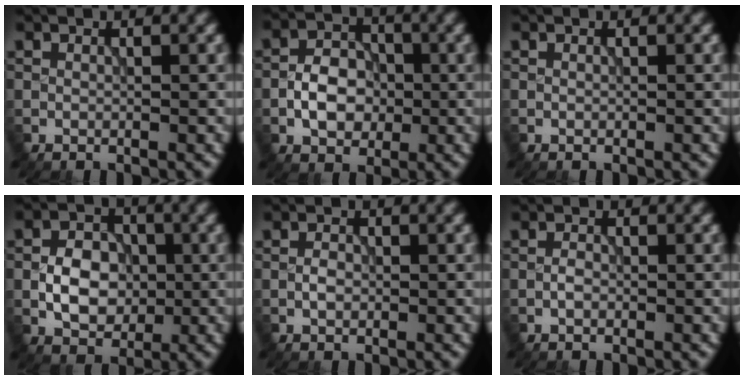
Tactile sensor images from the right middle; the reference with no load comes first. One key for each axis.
{"total": 4.3, "fx": -1.0, "fy": 3.1, "fz": 2.8, "tx": -0.043, "ty": 0.006, "tz": -0.020}
{"total": 0.0}
{"total": 4.9, "fx": -0.6, "fy": 3.6, "fz": 3.2, "tx": -0.050, "ty": 0.002, "tz": -0.012}
{"total": 1.2, "fx": -0.3, "fy": 0.8, "fz": 0.9, "tx": -0.016, "ty": 0.003, "tz": -0.009}
{"total": 0.9, "fx": -0.4, "fy": 0.5, "fz": 0.6, "tx": -0.012, "ty": 0.002, "tz": -0.009}